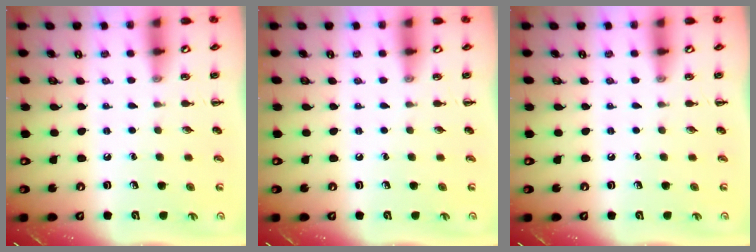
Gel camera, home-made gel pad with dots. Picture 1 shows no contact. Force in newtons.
{"total": 0.0}
{"total": 0.0}